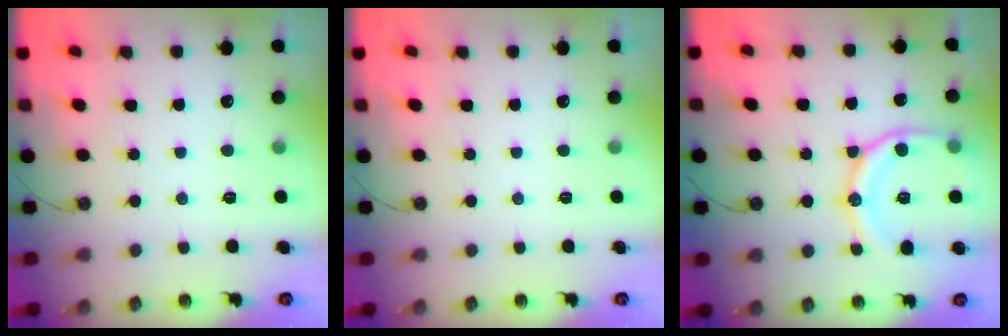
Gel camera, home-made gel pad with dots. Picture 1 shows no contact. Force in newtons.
{"total": 0.0}
{"total": 17.2, "press": 17.1, "slide": 1.8}